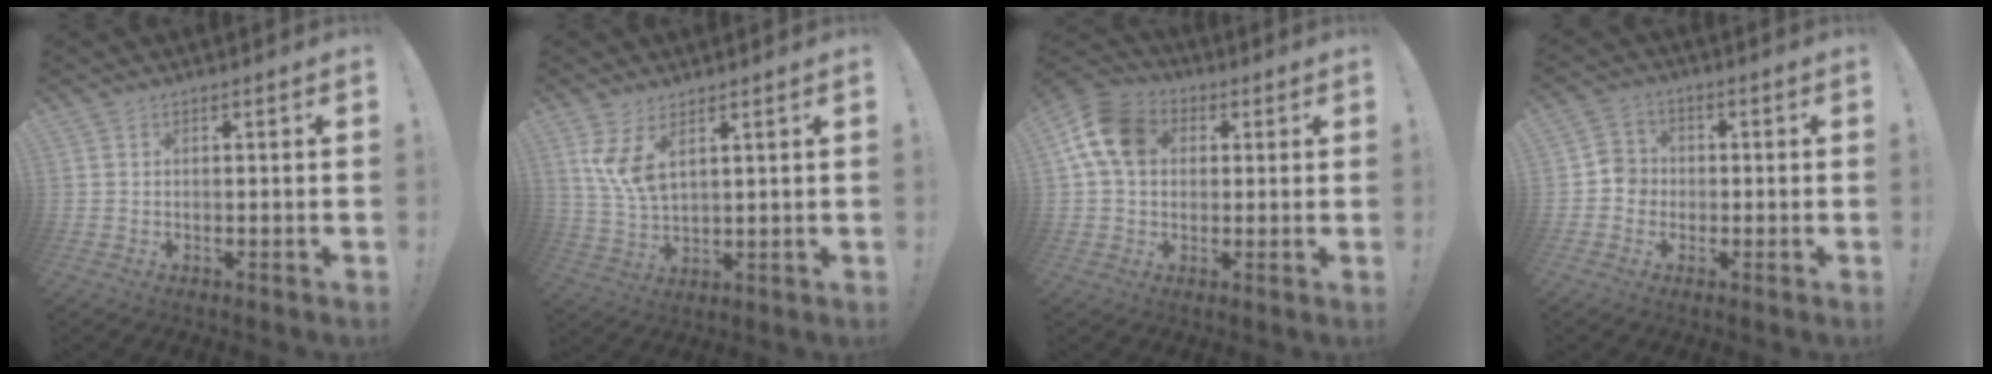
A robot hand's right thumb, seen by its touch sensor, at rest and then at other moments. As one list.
[{"total": 8.0, "force": [4.4, 3.5, 5.7], "torque": [-0.115, -0.027, 0.079]}, {"total": 13.3, "force": [3.1, 10.1, 8.1], "torque": [-0.149, 0.011, 0.065]}, {"total": 5.5, "force": [-1.8, 5.0, 1.2], "torque": [-0.015, 0.015, -0.036]}]